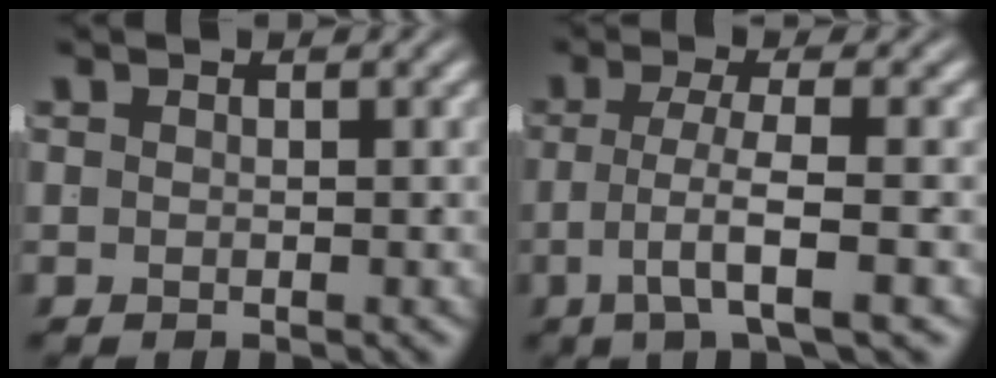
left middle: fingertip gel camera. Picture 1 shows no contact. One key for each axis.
{"total": 4.2, "fx": -1.6, "fy": 0.2, "fz": 3.8, "tx": -0.068, "ty": -0.011, "tz": -0.021}